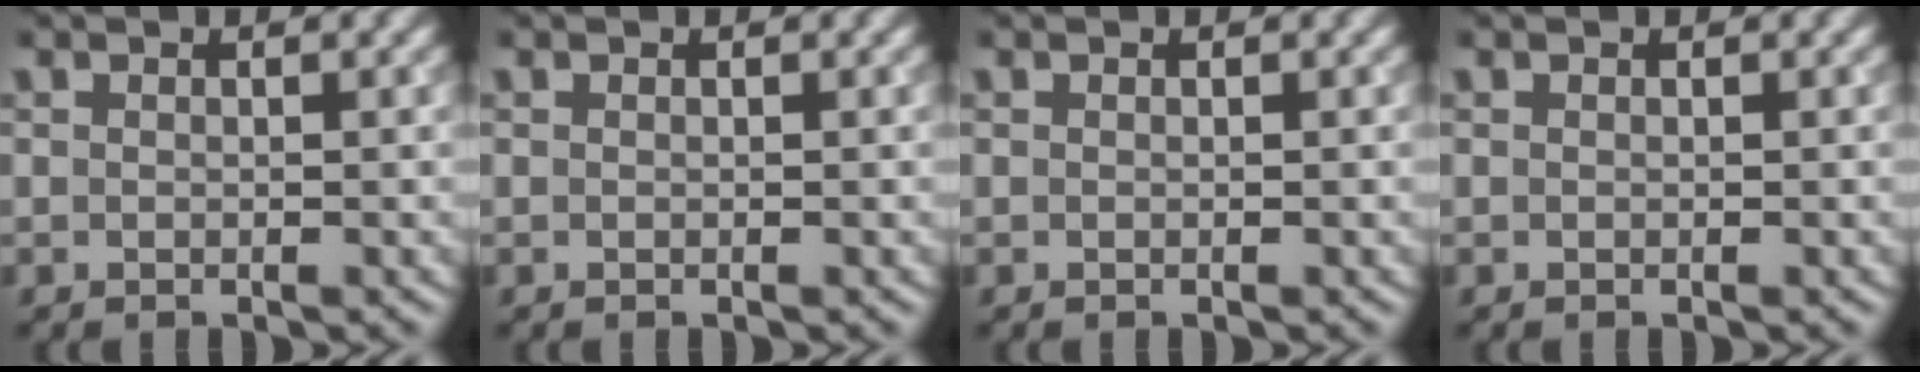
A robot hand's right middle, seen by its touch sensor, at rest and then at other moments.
{"total": 0.0}
{"total": 0.0}
{"total": 0.0}